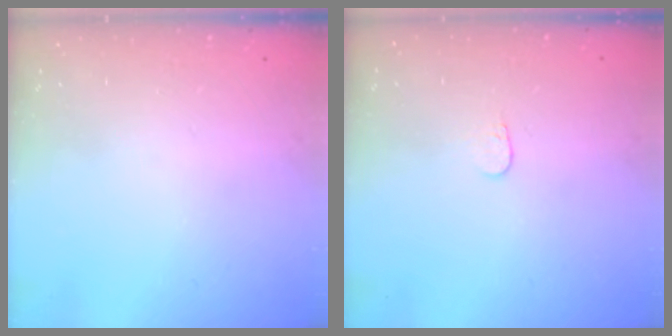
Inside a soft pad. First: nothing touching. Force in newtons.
{"total": 3.4, "press": 3.3, "slide": 0.3}